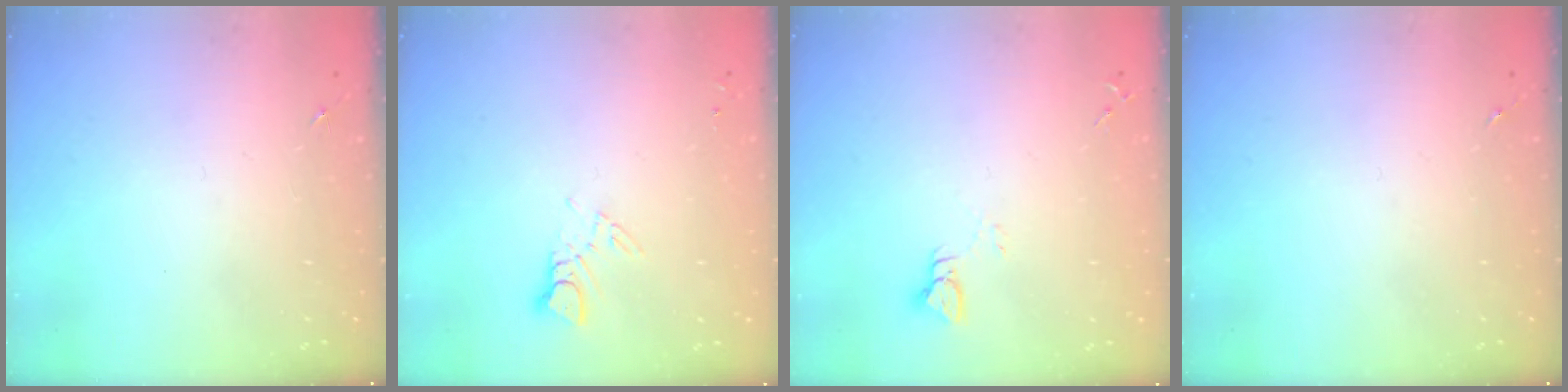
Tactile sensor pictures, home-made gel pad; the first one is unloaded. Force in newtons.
{"total": 3.9, "press": 3.9, "slide": 0.4}
{"total": 2.9, "press": 2.9, "slide": 0.2}
{"total": 0.0}